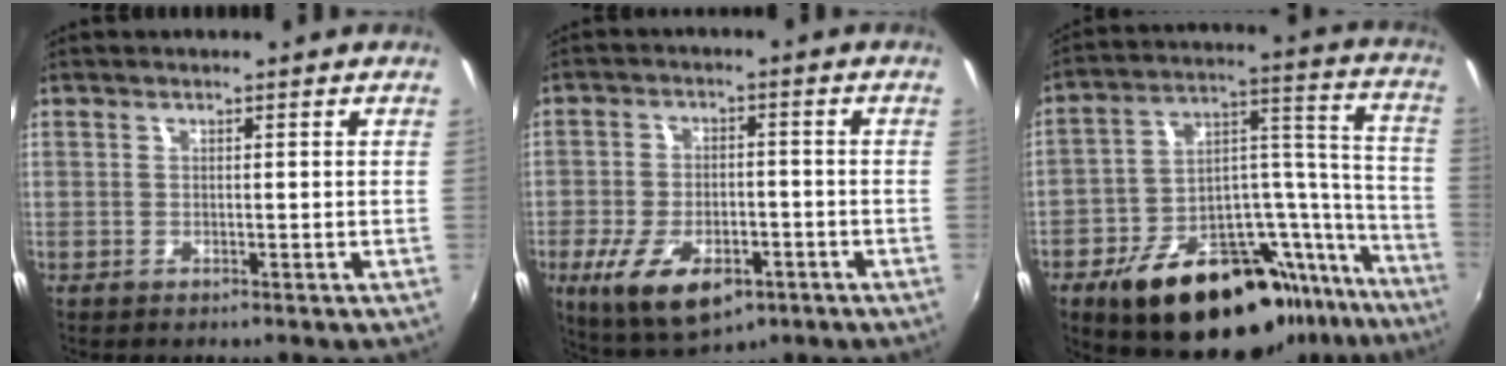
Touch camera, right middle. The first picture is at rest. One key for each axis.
{"total": 13.0, "fx": -6.5, "fy": 6.4, "fz": 9.3, "tx": -0.198, "ty": -0.032, "tz": -0.102}
{"total": 30.0, "fx": -20.9, "fy": 12.4, "fz": 17.5, "tx": -0.230, "ty": 0.049, "tz": -0.289}